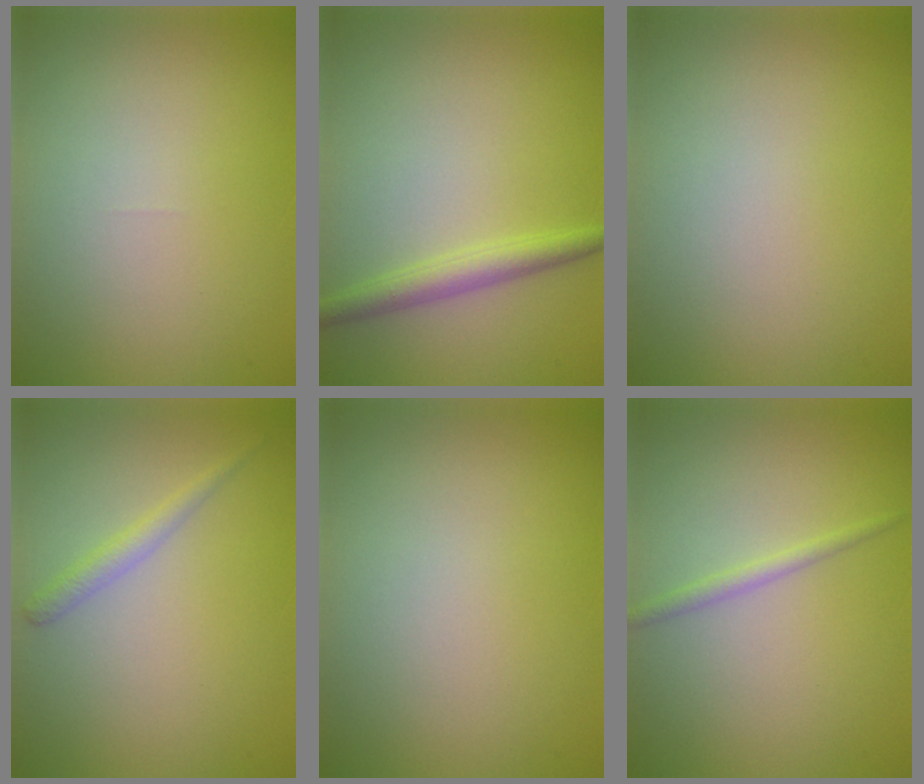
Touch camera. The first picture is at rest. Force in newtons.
{"total": 2.5, "press": 2.5, "slide": 0.1}
{"total": 0.0}
{"total": 1.6, "press": 1.6, "slide": 0.0}
{"total": 0.0}
{"total": 1.3, "press": 1.3, "slide": 0.0}